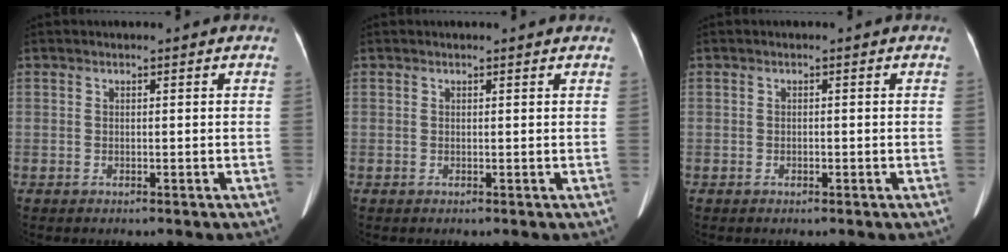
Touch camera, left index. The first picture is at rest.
{"total": 1.2, "force": [1.2, 0.0, 0.2], "torque": [-0.012, 0.001, 0.008]}
{"total": 0.6, "force": [-0.4, 0.2, 0.3], "torque": [-0.006, 0.000, -0.004]}